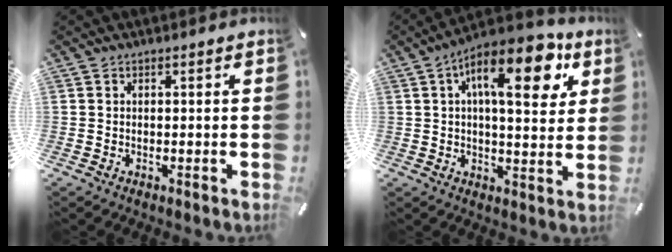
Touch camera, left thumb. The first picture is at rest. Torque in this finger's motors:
{"motor_torque": [0.04, 1.02, 1.52, -1.25, 0.55]}